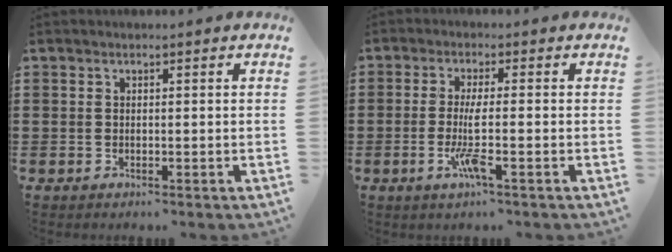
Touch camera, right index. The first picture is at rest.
{"total": 5.1, "force": [-1.4, 0.3, 4.9], "torque": [-0.112, -0.019, -0.034]}